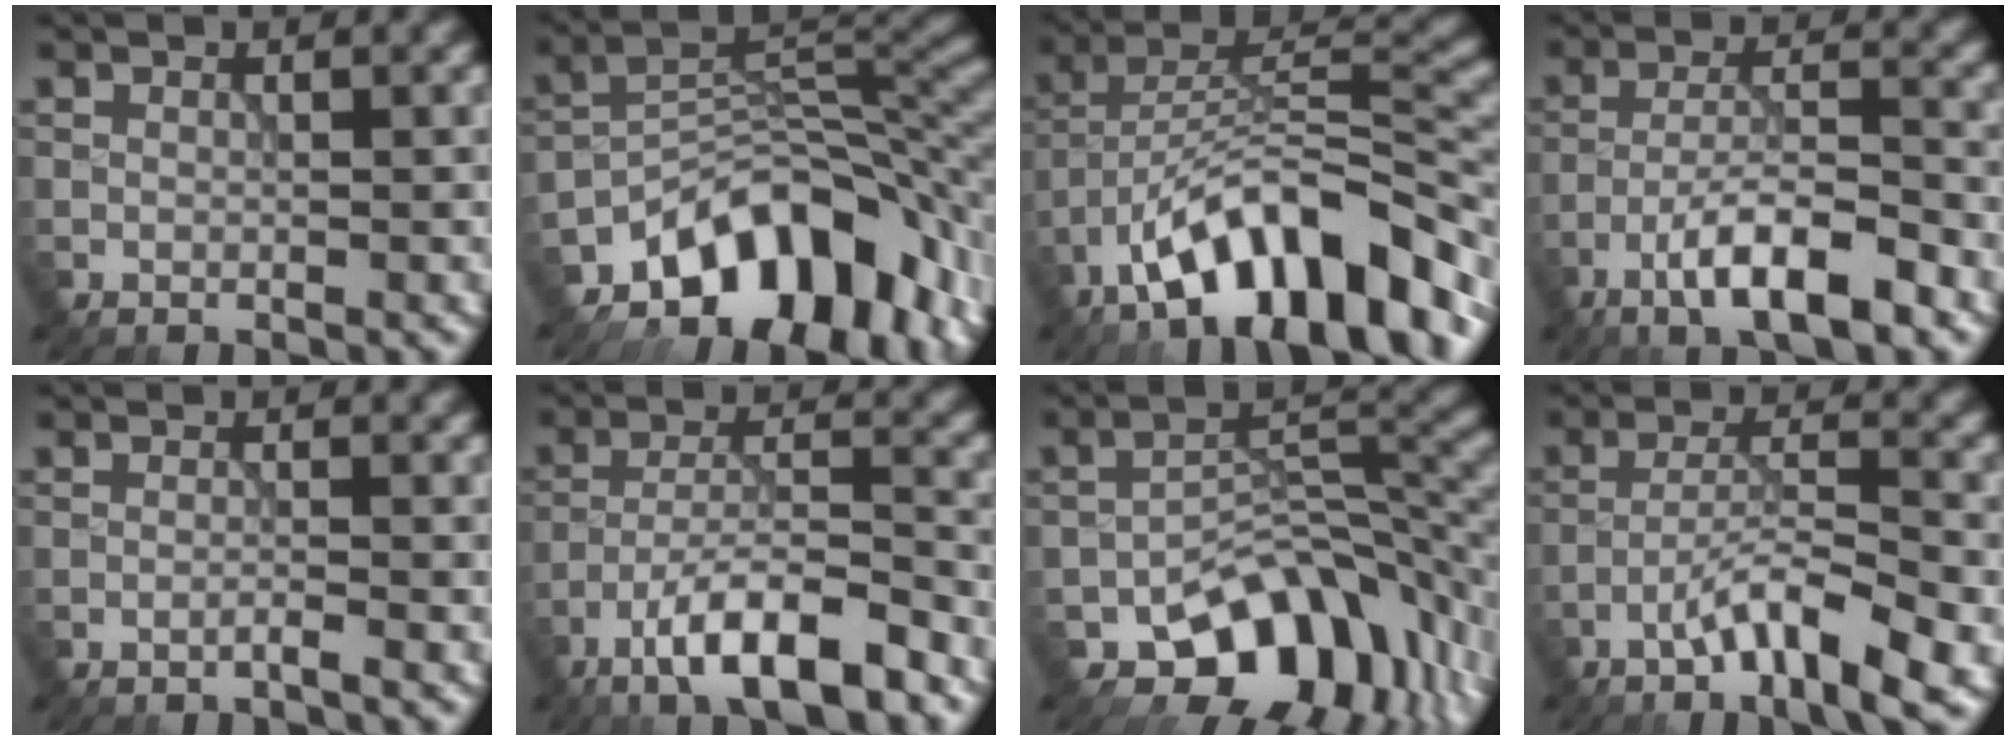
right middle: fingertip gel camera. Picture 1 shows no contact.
{"total": 11.8, "force": [-7.2, 6.0, 7.1], "torque": [-0.085, 0.002, -0.132]}
{"total": 13.6, "force": [-8.6, 4.5, 9.6], "torque": [-0.144, 0.022, -0.150]}
{"total": 7.5, "force": [-4.5, 1.7, 5.8], "torque": [-0.097, 0.008, -0.080]}
{"total": 1.0, "force": [-0.6, 0.1, 0.8], "torque": [-0.009, 0.003, -0.017]}
{"total": 9.8, "force": [-6.3, 2.6, 7.0], "torque": [-0.112, 0.007, -0.113]}
{"total": 10.5, "force": [-6.0, 5.9, 6.3], "torque": [-0.072, -0.001, -0.104]}
{"total": 6.5, "force": [-3.6, 1.2, 5.3], "torque": [-0.091, 0.010, -0.065]}